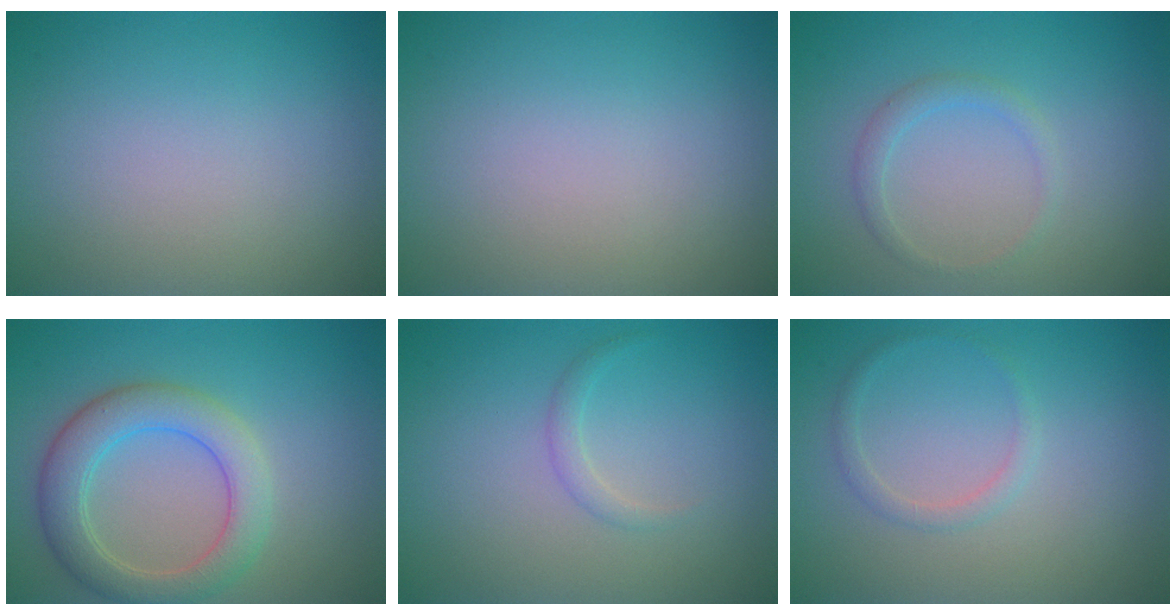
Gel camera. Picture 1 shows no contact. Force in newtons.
{"total": 0.0}
{"total": 1.4, "press": 1.4, "slide": 0.1}
{"total": 5.1, "press": 5.1, "slide": 0.1}
{"total": 1.0, "press": 1.0, "slide": 0.1}
{"total": 1.2, "press": 1.2, "slide": 0.2}